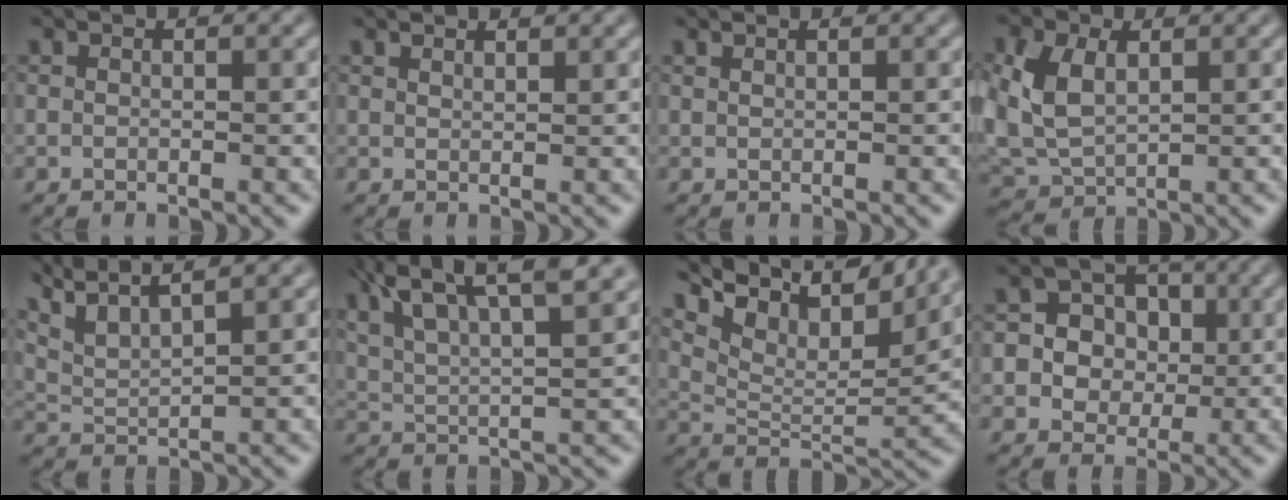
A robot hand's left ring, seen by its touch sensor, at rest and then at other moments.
{"total": 1.4, "force": [1.3, 0.2, 0.4], "torque": [-0.003, 0.008, 0.013]}
{"total": 0.6, "force": [0.6, 0.1, 0.1], "torque": [0.000, 0.003, 0.005]}
{"total": 5.8, "force": [0.8, 4.0, 4.2], "torque": [-0.105, 0.009, 0.015]}
{"total": 5.8, "force": [4.5, 1.1, 3.5], "torque": [-0.081, 0.029, 0.072]}
{"total": 8.8, "force": [5.5, 2.7, 6.4], "torque": [-0.127, 0.030, 0.077]}
{"total": 10.4, "force": [6.9, 4.2, 6.5], "torque": [-0.120, 0.028, 0.126]}
{"total": 6.6, "force": [0.6, 6.1, 2.5], "torque": [-0.051, 0.030, 0.009]}